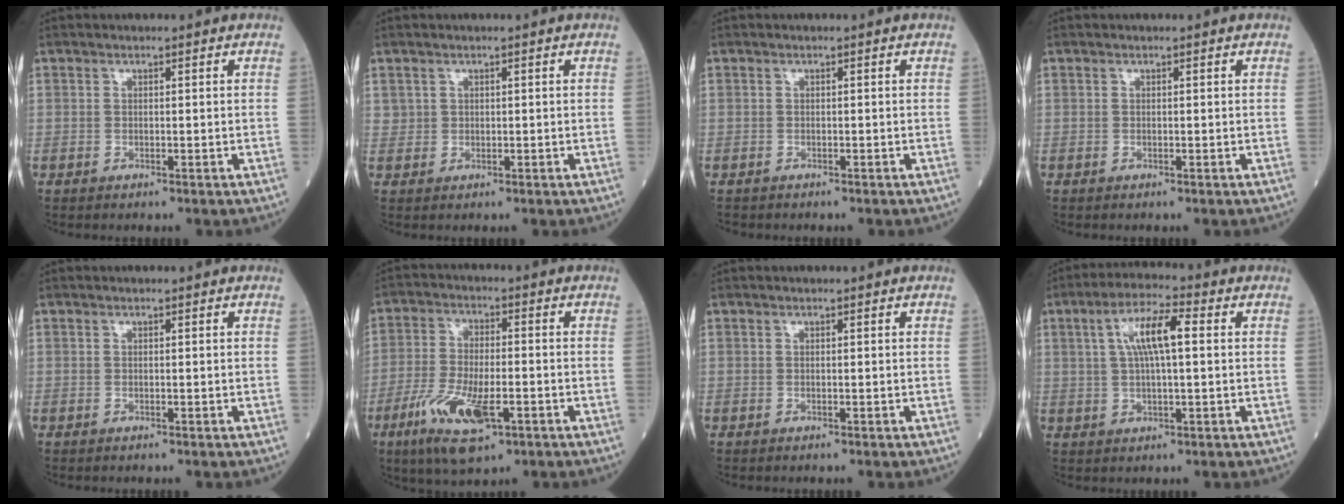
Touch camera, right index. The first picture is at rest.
{"total": 1.1, "force": [0.6, 0.9, 0.1], "torque": [0.010, 0.001, 0.007]}
{"total": 1.0, "force": [-0.8, 0.6, -0.1], "torque": [-0.010, 0.002, -0.016]}
{"total": 0.0}
{"total": 0.0}
{"total": 11.4, "force": [-5.0, 3.4, 9.6], "torque": [-0.195, -0.016, -0.085]}
{"total": 0.0}
{"total": 7.8, "force": [1.7, 1.6, 7.5], "torque": [-0.143, 0.019, 0.031]}